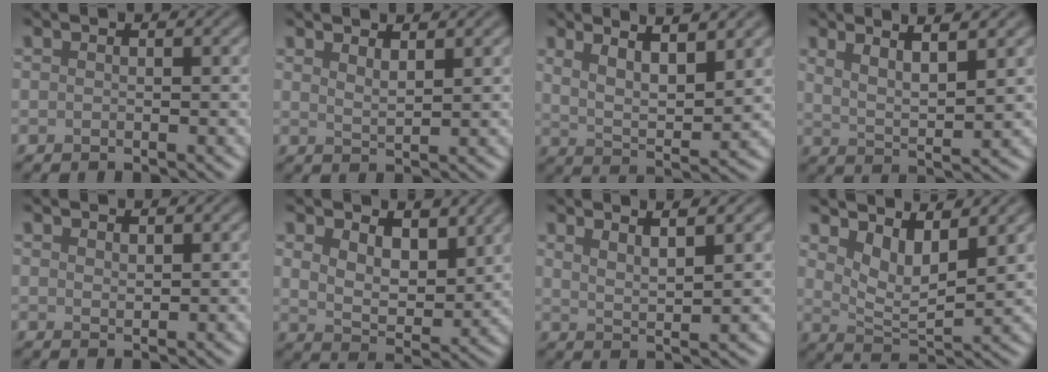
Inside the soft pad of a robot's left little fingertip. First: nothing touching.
{"total": 1.7, "force": [1.4, 0.4, 0.9], "torque": [-0.015, -0.001, 0.026]}
{"total": 5.7, "force": [3.4, 1.4, 4.3], "torque": [-0.074, -0.003, 0.061]}
{"total": 4.3, "force": [2.8, 0.8, 3.2], "torque": [-0.053, -0.001, 0.051]}
{"total": 0.8, "force": [0.6, 0.2, 0.3], "torque": [-0.008, -0.001, 0.014]}
{"total": 5.2, "force": [2.8, 2.8, 3.4], "torque": [-0.070, -0.013, 0.041]}
{"total": 3.2, "force": [2.2, 0.6, 2.2], "torque": [-0.031, 0.002, 0.035]}
{"total": 4.4, "force": [2.4, 1.8, 3.2], "torque": [-0.067, -0.014, 0.045]}